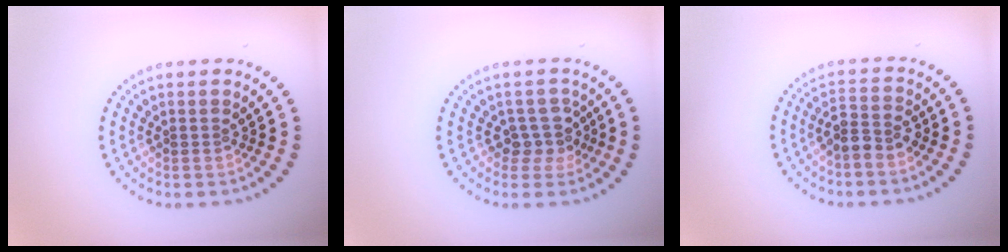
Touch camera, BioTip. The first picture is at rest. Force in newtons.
{"total": 2.4, "press": 1.9, "slide": 1.5}
{"total": 2.6, "press": 2.4, "slide": 0.9}